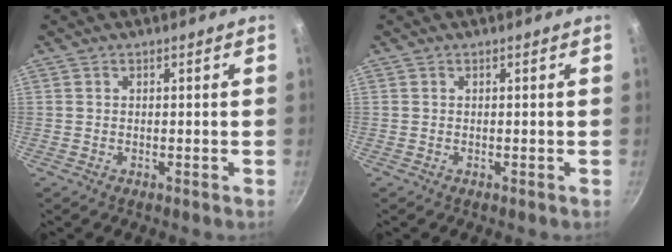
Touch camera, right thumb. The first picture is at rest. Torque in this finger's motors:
{"motor_torque": [0.00, 0.00, 0.00, 0.00, 0.00]}